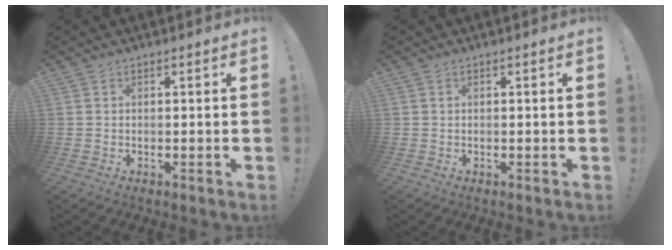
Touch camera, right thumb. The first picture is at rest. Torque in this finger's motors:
{"motor_torque": [-0.08, 0.10, -0.01, 0.07, 0.01]}